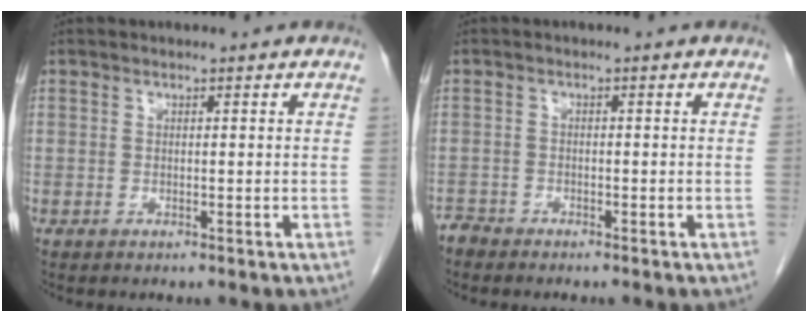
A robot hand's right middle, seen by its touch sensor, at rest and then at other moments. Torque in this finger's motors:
{"motor_torque": [0.02, -0.01, 0.00, 0.01]}